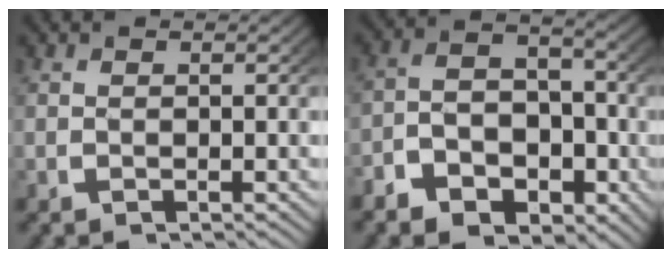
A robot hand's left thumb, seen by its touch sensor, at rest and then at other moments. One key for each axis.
{"total": 7.9, "fx": -2.9, "fy": 5.8, "fz": 4.5, "tx": -0.076, "ty": -0.028, "tz": -0.043}